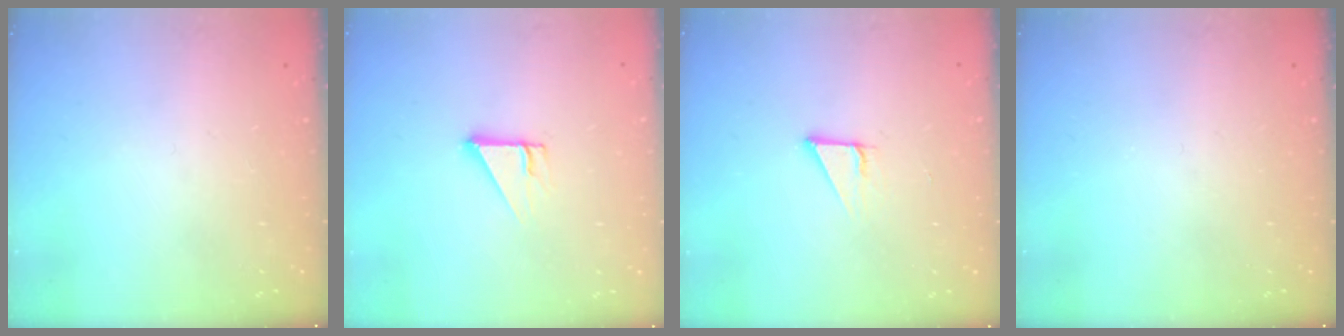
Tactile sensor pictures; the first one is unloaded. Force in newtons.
{"total": 2.9, "press": 2.9, "slide": 0.1}
{"total": 2.8, "press": 2.8, "slide": 0.1}
{"total": 0.0}